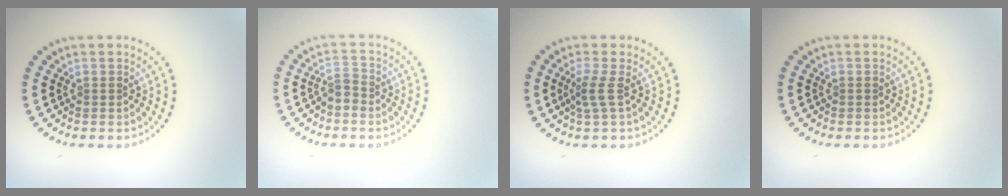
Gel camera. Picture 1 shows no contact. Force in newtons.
{"total": 1.7, "press": 1.3, "slide": 1.2}
{"total": 1.9, "press": 1.3, "slide": 1.5}
{"total": 0.0}